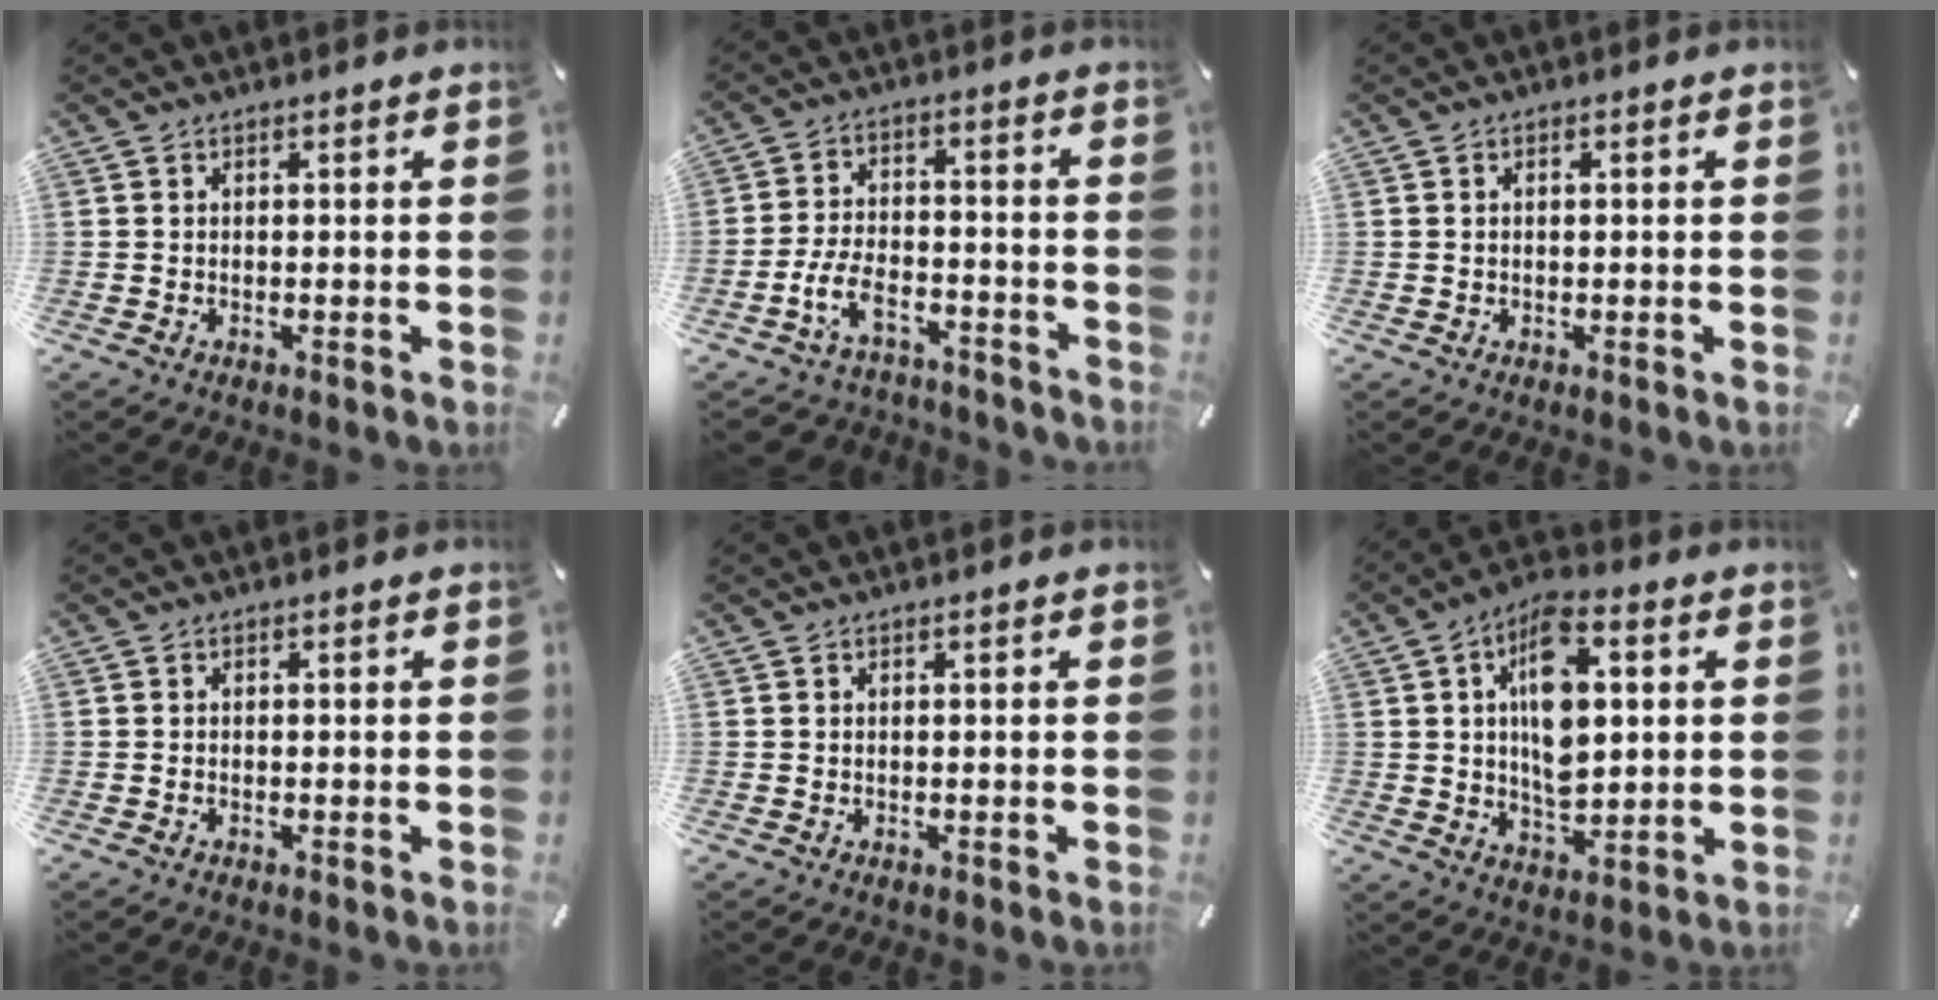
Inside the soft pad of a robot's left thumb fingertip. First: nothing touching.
{"total": 9.5, "force": [-4.9, 5.8, 5.8], "torque": [-0.126, 0.018, -0.092]}
{"total": 1.0, "force": [0.0, 0.6, 0.8], "torque": [-0.017, 0.002, -0.001]}
{"total": 0.6, "force": [-0.4, 0.3, 0.4], "torque": [-0.008, -0.001, -0.007]}
{"total": 0.0}
{"total": 14.2, "force": [2.7, 8.2, 11.3], "torque": [-0.208, -0.001, 0.041]}